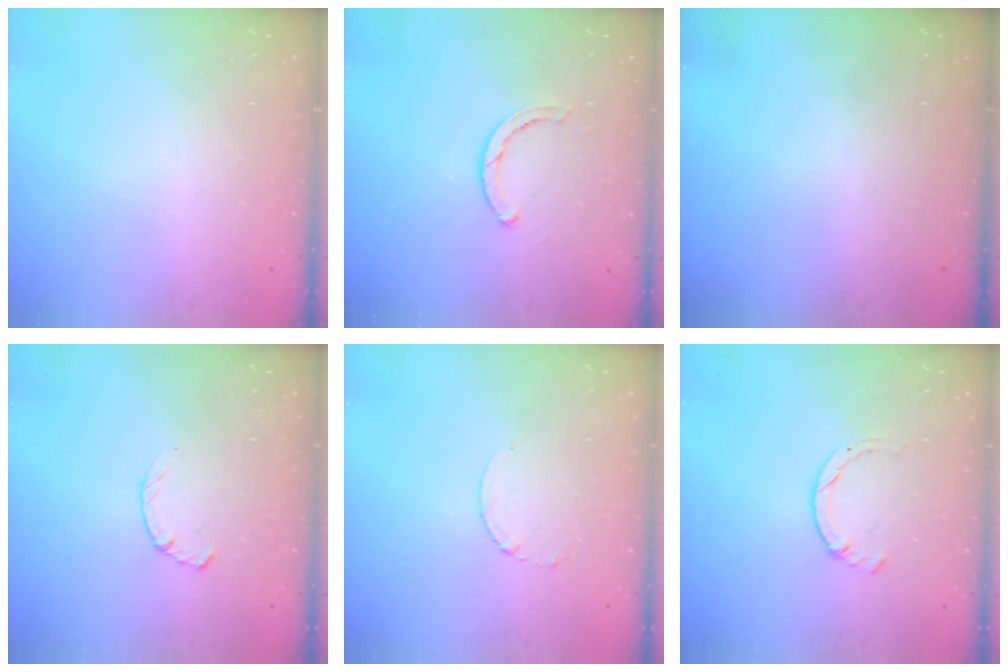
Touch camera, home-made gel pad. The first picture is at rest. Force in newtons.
{"total": 2.8, "press": 2.8, "slide": 0.2}
{"total": 0.0}
{"total": 2.4, "press": 2.3, "slide": 0.4}
{"total": 2.5, "press": 2.5, "slide": 0.3}
{"total": 1.7, "press": 1.7, "slide": 0.3}